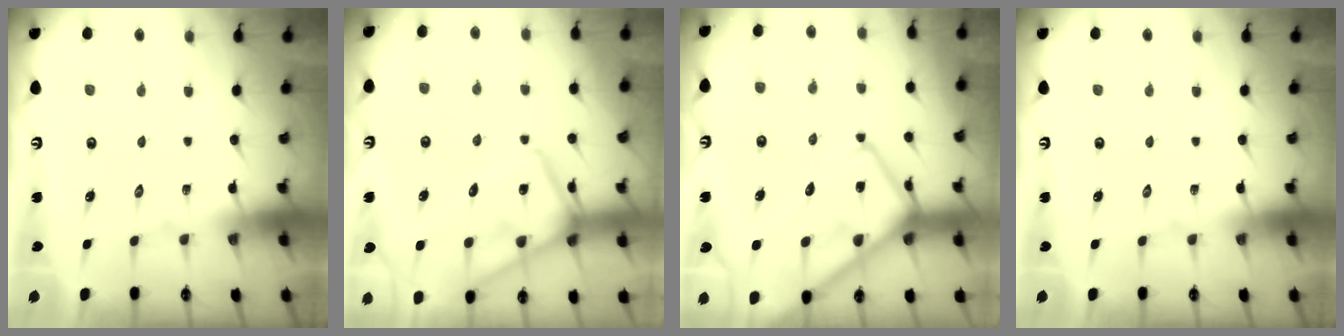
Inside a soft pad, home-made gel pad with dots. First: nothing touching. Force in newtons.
{"total": 15.5, "press": 15.5, "slide": 1.4}
{"total": 17.8, "press": 17.7, "slide": 1.6}
{"total": 0.0}